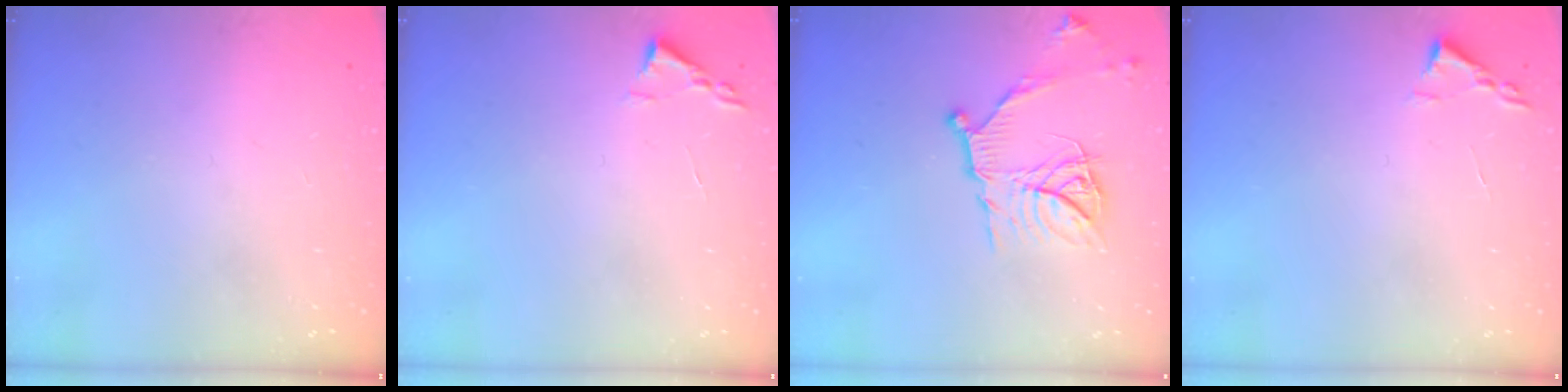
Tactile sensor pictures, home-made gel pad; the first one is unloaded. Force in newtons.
{"total": 1.8, "press": 1.7, "slide": 0.2}
{"total": 14.7, "press": 14.7, "slide": 0.2}
{"total": 1.8, "press": 1.7, "slide": 0.2}